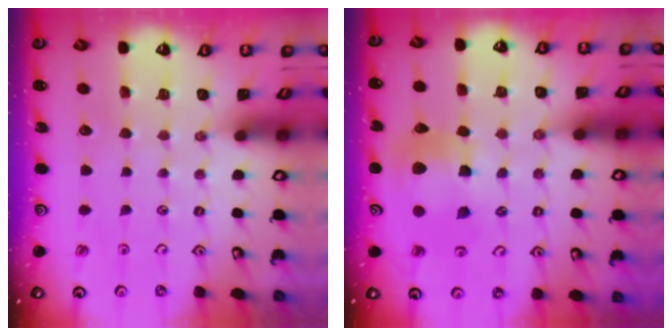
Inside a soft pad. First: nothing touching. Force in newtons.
{"total": 11.3, "press": 11.2, "slide": 1.5}